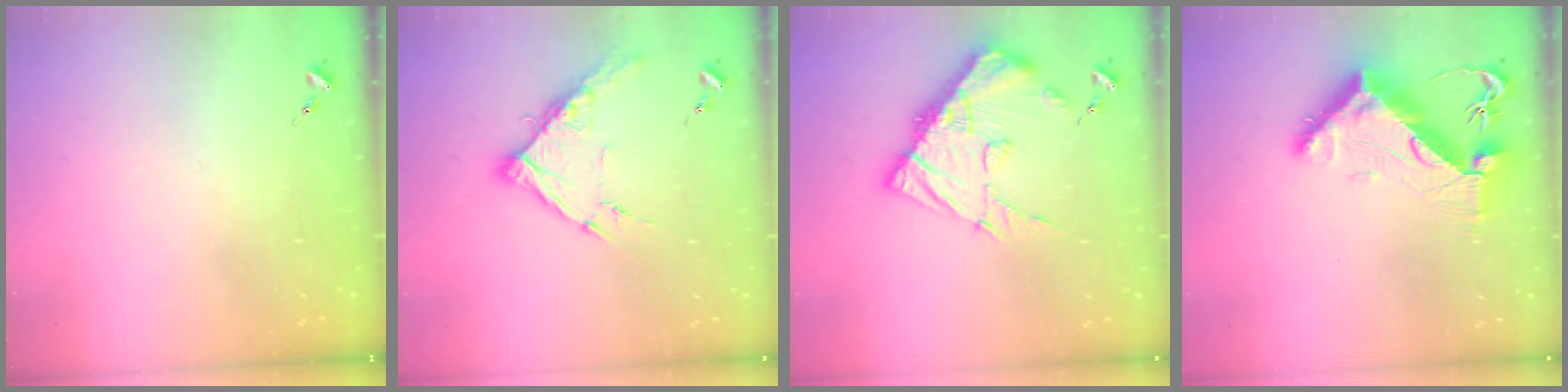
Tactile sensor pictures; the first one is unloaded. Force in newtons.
{"total": 12.4, "press": 12.3, "slide": 1.0}
{"total": 18.5, "press": 18.5, "slide": 1.8}
{"total": 10.8, "press": 10.8, "slide": 1.3}